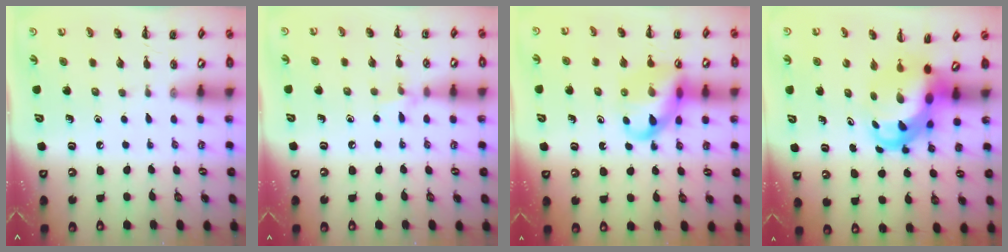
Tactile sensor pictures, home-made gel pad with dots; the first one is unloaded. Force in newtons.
{"total": 5.7, "press": 5.5, "slide": 1.5}
{"total": 13.3, "press": 13.1, "slide": 2.1}
{"total": 6.1, "press": 5.9, "slide": 1.8}